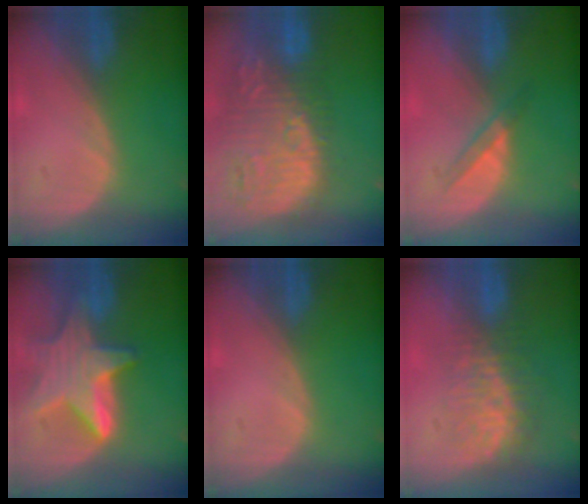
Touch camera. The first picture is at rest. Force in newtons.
{"total": 14.6, "press": 12.6, "slide": 7.5}
{"total": 2.6, "press": 2.4, "slide": 1.0}
{"total": 9.5, "press": 9.5, "slide": 0.6}
{"total": 0.0}
{"total": 8.3, "press": 7.2, "slide": 4.1}